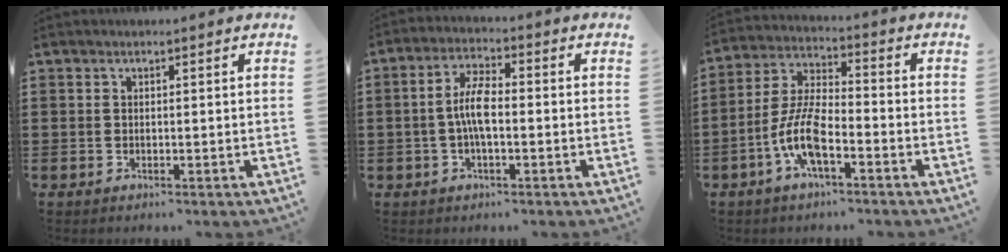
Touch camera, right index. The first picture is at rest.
{"total": 5.7, "force": [-0.6, 2.3, 5.2], "torque": [-0.114, 0.002, -0.017]}
{"total": 8.4, "force": [-3.8, 2.9, 6.9], "torque": [-0.169, -0.007, -0.079]}